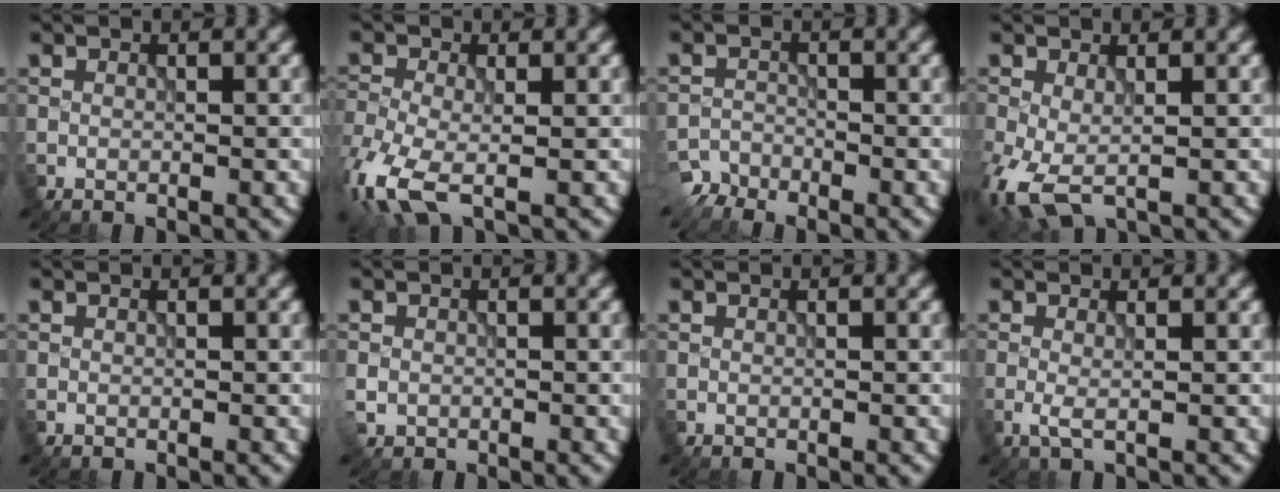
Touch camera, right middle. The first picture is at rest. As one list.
[{"total": 6.5, "force": [-2.9, 3.1, 4.8], "torque": [-0.115, -0.014, -0.068]}, {"total": 2.5, "force": [-2.4, 0.7, -0.1], "torque": [0.002, -0.004, -0.053]}, {"total": 4.9, "force": [-1.6, 2.5, 3.9], "torque": [-0.107, -0.012, -0.031]}, {"total": 0.0}, {"total": 1.3, "force": [-0.2, 1.2, 0.4], "torque": [-0.007, -0.004, -0.004]}, {"total": 0.0}, {"total": 1.1, "force": [-0.1, 0.0, 1.1], "torque": [-0.023, -0.002, -0.004]}]